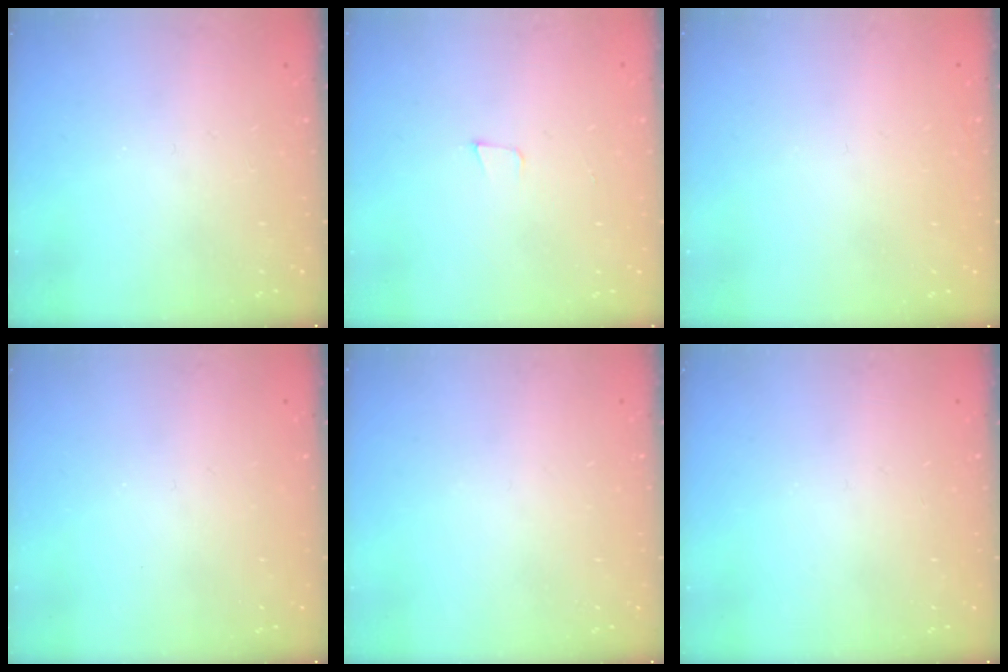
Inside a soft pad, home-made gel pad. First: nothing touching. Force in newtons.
{"total": 3.3, "press": 2.0, "slide": 2.6}
{"total": 1.6, "press": 1.6, "slide": 0.1}
{"total": 0.0}
{"total": 0.0}
{"total": 0.0}